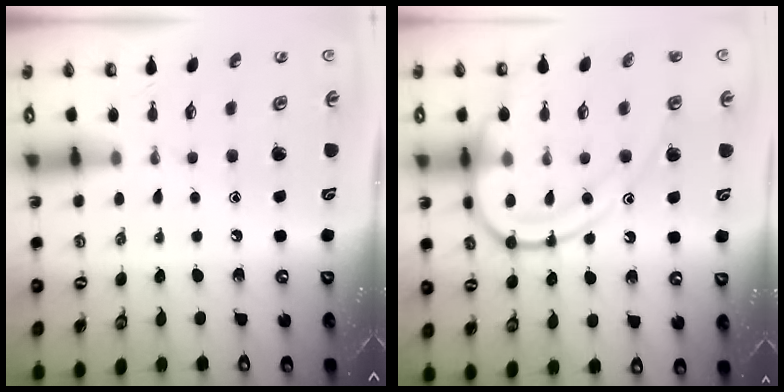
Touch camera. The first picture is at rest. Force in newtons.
{"total": 14.1, "press": 14.0, "slide": 1.6}